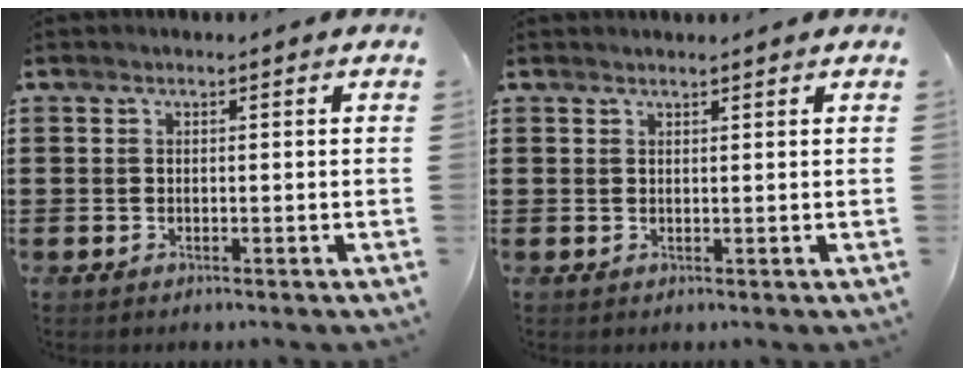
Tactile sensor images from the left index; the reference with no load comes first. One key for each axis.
{"total": 0.8, "fx": 0.8, "fy": 0.0, "fz": 0.2, "tx": -0.005, "ty": -0.002, "tz": 0.016}